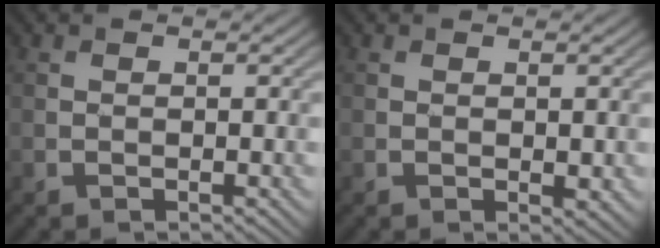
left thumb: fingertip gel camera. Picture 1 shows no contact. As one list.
[{"total": 1.0, "force": [0.0, 0.5, 0.8], "torque": [-0.009, -0.005, 0.003]}]